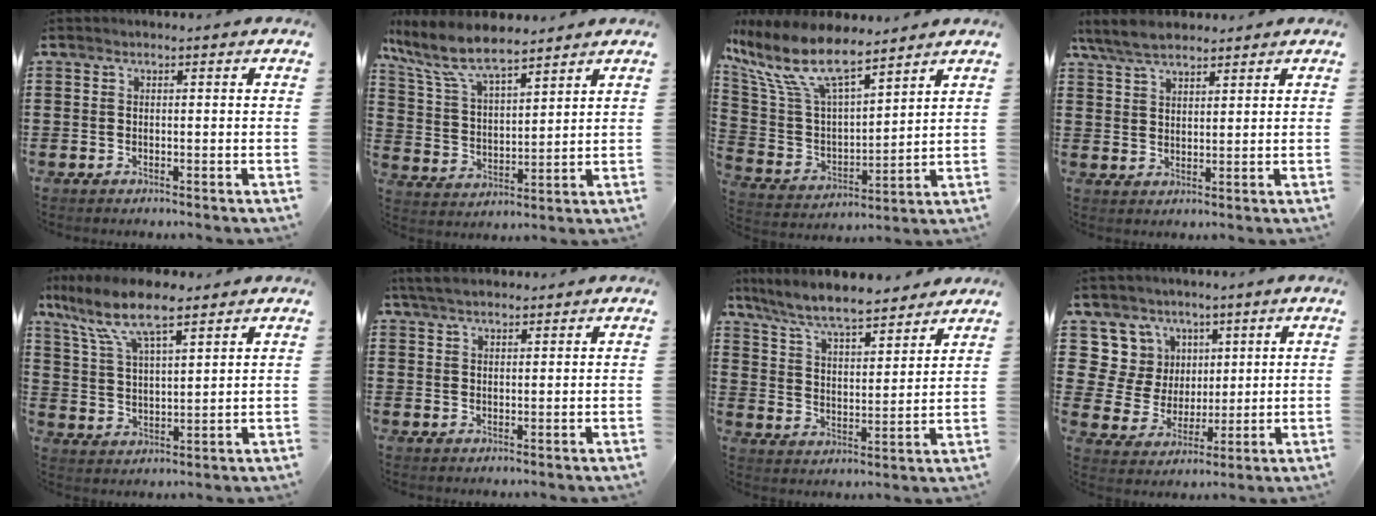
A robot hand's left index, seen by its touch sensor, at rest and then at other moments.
{"total": 8.9, "force": [7.4, 2.1, 4.5], "torque": [-0.118, -0.027, 0.132]}
{"total": 12.3, "force": [8.7, 3.9, 7.9], "torque": [-0.195, -0.040, 0.148]}
{"total": 5.7, "force": [4.8, 1.8, 2.5], "torque": [-0.063, -0.003, 0.090]}
{"total": 9.5, "force": [6.9, 2.4, 6.0], "torque": [-0.137, -0.015, 0.124]}
{"total": 3.8, "force": [3.2, 1.2, 1.8], "torque": [-0.043, 0.002, 0.060]}
{"total": 7.9, "force": [7.1, 0.8, 3.3], "torque": [-0.093, -0.036, 0.125]}
{"total": 8.3, "force": [4.1, 7.1, 0.5], "torque": [-0.052, -0.018, 0.084]}